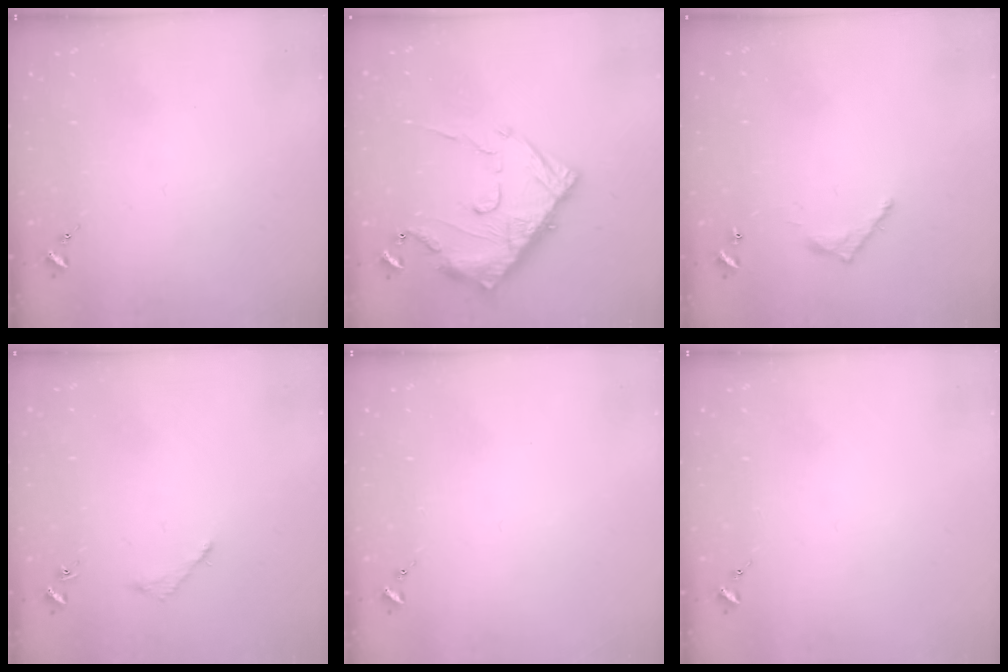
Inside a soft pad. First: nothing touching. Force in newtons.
{"total": 17.5, "press": 17.5, "slide": 1.6}
{"total": 6.3, "press": 6.3, "slide": 0.4}
{"total": 3.0, "press": 3.0, "slide": 0.4}
{"total": 0.0}
{"total": 0.0}